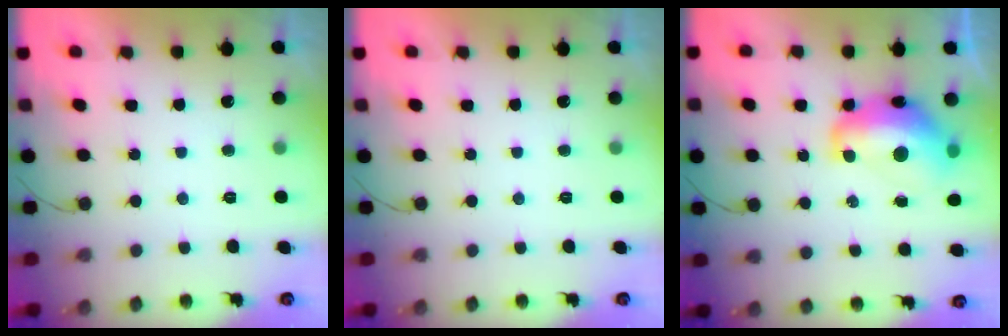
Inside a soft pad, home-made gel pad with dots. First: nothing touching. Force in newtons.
{"total": 0.0}
{"total": 15.6, "press": 15.5, "slide": 1.5}